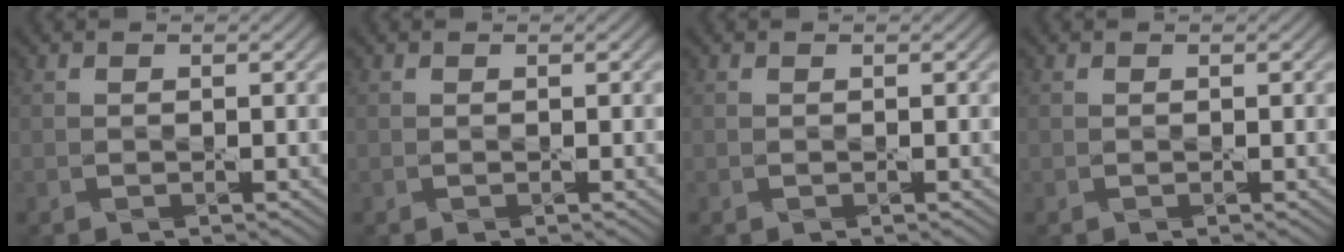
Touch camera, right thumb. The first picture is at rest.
{"total": 0.0}
{"total": 0.0}
{"total": 0.0}